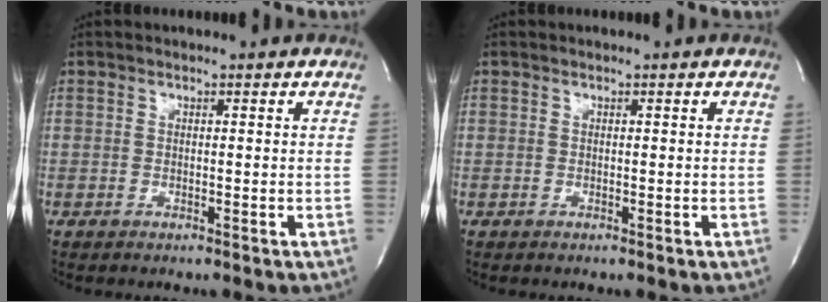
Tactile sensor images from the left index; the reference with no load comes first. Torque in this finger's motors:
{"motor_torque": [0.00, 0.00, -0.02, 0.00]}